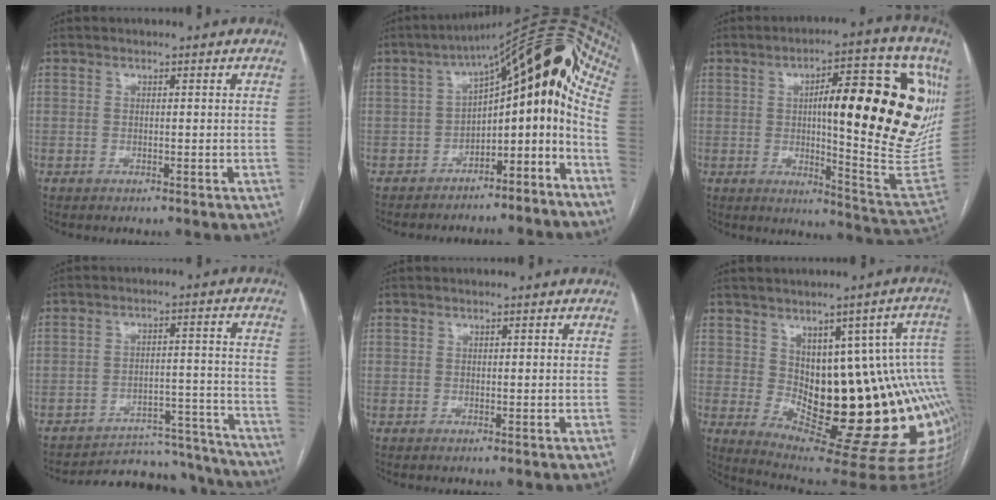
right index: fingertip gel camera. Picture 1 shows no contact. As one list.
[{"total": 17.5, "force": [-6.6, 7.5, 14.4], "torque": [-0.149, 0.090, -0.095]}, {"total": 26.6, "force": [5.6, 4.8, 25.6], "torque": [-0.257, 0.027, 0.083]}, {"total": 18.4, "force": [-17.8, 4.1, 2.4], "torque": [-0.022, 0.029, -0.232]}, {"total": 0.5, "force": [0.2, 0.5, 0.1], "torque": [0.008, 0.003, 0.000]}, {"total": 21.0, "force": [-1.3, 7.0, 19.7], "torque": [-0.143, 0.023, 0.004]}]